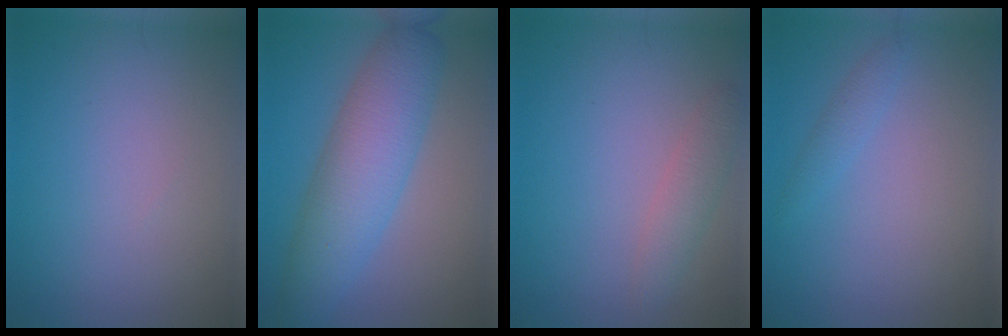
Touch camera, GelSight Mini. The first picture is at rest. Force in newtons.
{"total": 7.2, "press": 7.2, "slide": 0.3}
{"total": 2.1, "press": 2.1, "slide": 0.1}
{"total": 1.1, "press": 1.1, "slide": 0.1}